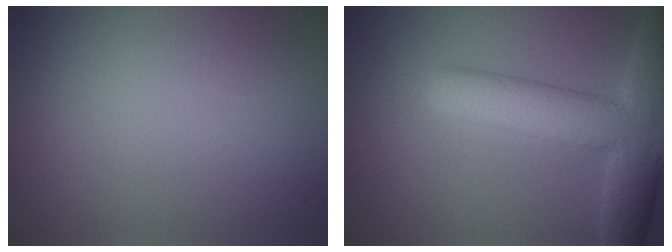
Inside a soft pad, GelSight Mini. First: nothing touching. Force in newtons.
{"total": 8.5, "press": 8.5, "slide": 0.5}